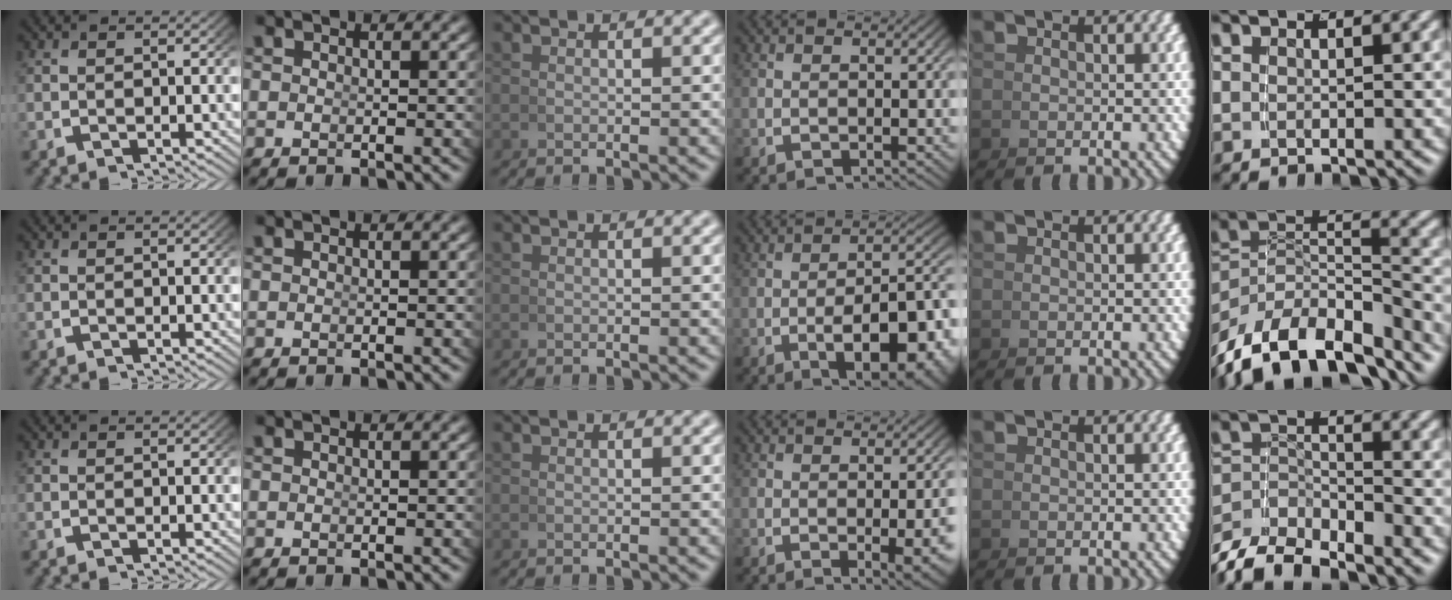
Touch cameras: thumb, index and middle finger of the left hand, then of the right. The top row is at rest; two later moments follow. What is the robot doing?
{"motion": "grasp_and_lifting", "object": "whiteboard"}